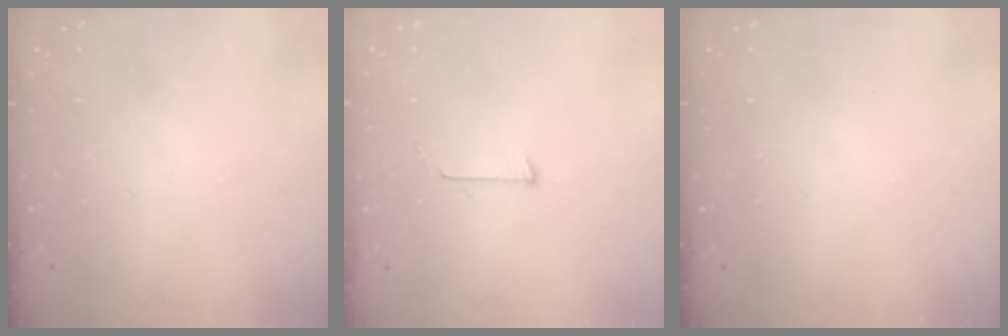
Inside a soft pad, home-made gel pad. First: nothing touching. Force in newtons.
{"total": 3.7, "press": 3.6, "slide": 0.4}
{"total": 0.0}